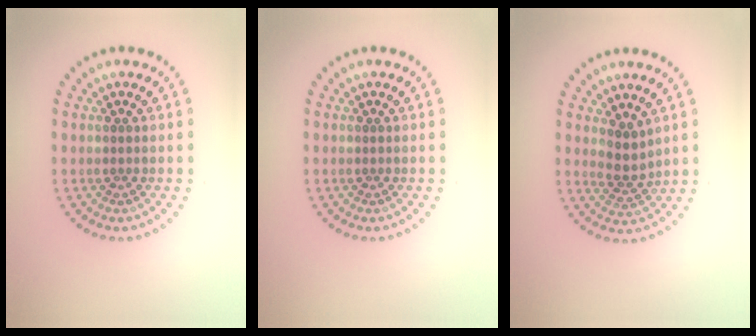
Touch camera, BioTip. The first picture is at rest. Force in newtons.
{"total": 0.0}
{"total": 2.5, "press": 2.0, "slide": 1.5}